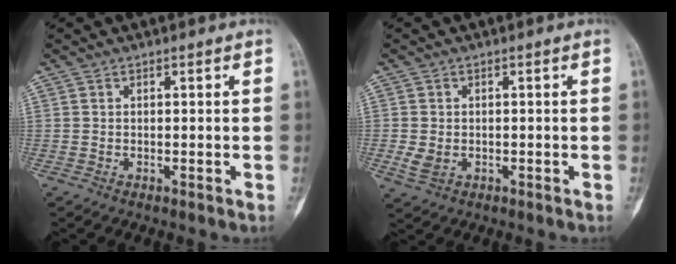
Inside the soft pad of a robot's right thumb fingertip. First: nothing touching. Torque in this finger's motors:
{"motor_torque": [-0.26, 0.40, 0.13, 0.02, 0.03]}